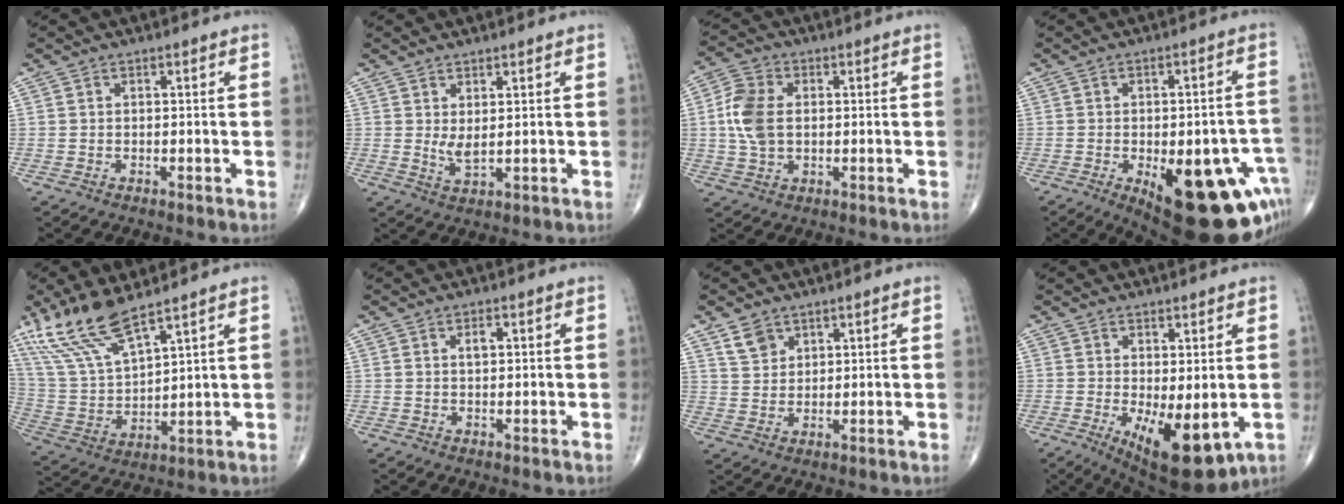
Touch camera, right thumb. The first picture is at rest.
{"total": 3.0, "force": [0.7, 0.9, 2.7], "torque": [-0.052, -0.015, 0.019]}
{"total": 8.4, "force": [0.5, 5.6, 6.2], "torque": [-0.128, 0.010, 0.010]}
{"total": 24.4, "force": [-9.4, 10.1, 20.1], "torque": [-0.178, 0.017, -0.103]}
{"total": 13.5, "force": [10.1, 3.4, 8.4], "torque": [-0.174, -0.043, 0.214]}
{"total": 1.6, "force": [0.5, 0.8, 1.3], "torque": [-0.018, 0.001, 0.008]}
{"total": 4.2, "force": [2.7, 2.9, 1.4], "torque": [-0.011, -0.017, 0.057]}
{"total": 11.9, "force": [-3.1, 4.8, 10.4], "torque": [-0.144, -0.021, -0.027]}